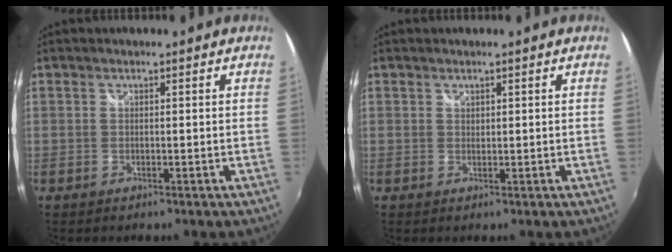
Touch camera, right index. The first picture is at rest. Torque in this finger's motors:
{"motor_torque": [-0.02, 0.09, 0.05, 0.01]}